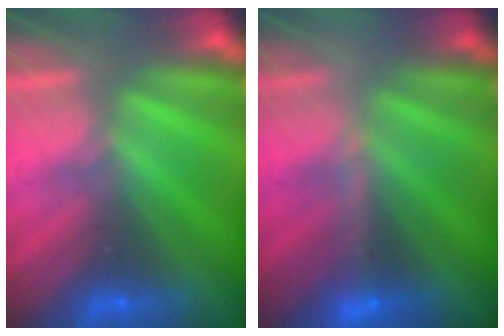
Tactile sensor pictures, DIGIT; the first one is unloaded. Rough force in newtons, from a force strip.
{"total": 3.2}